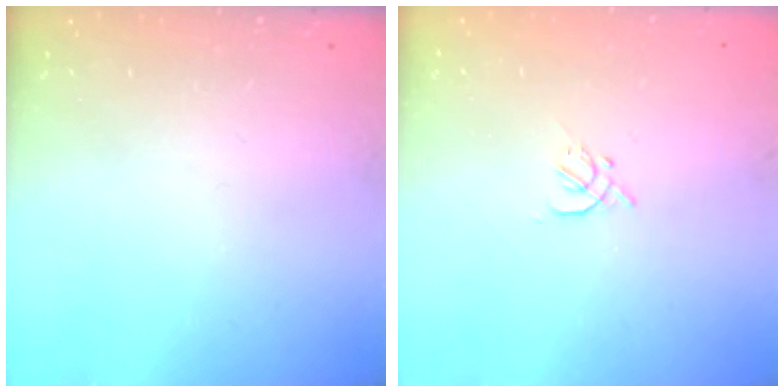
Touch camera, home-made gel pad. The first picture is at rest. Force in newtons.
{"total": 1.9, "press": 1.8, "slide": 0.5}